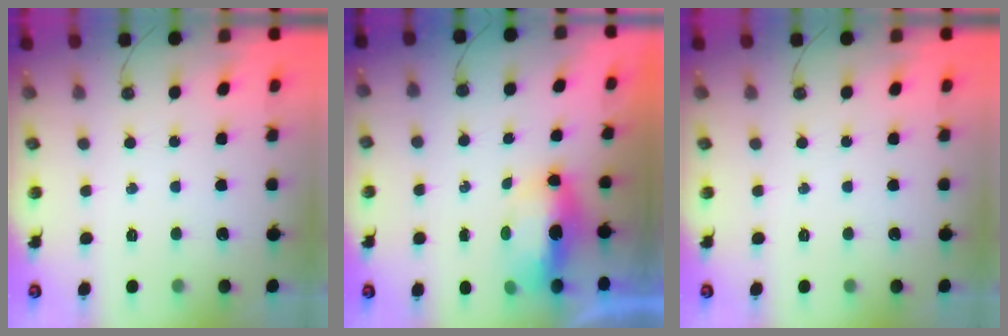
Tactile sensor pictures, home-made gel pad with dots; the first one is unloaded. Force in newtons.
{"total": 6.7, "press": 6.7, "slide": 0.9}
{"total": 0.0}